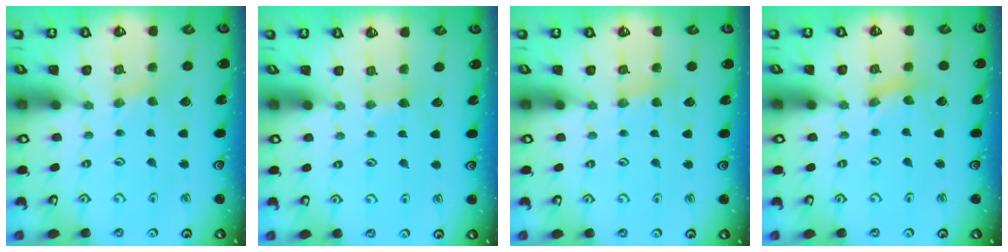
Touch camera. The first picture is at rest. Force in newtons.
{"total": 1.3, "press": 1.3, "slide": 0.2}
{"total": 2.5, "press": 2.5, "slide": 0.4}
{"total": 0.0}